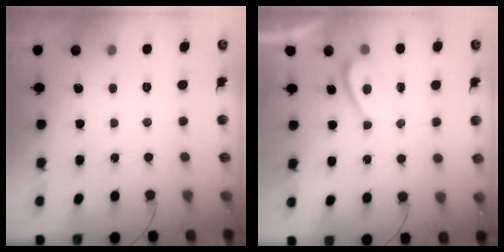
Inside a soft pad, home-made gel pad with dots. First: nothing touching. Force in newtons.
{"total": 1.1, "press": 1.0, "slide": 0.6}